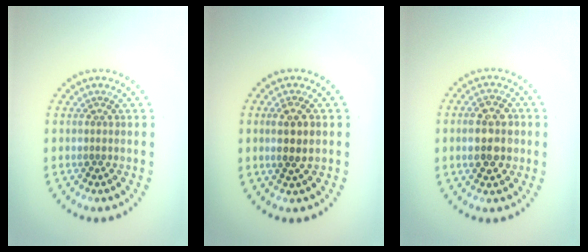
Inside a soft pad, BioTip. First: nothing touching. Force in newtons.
{"total": 2.6, "press": 2.5, "slide": 0.7}
{"total": 4.3, "press": 4.3, "slide": 0.4}